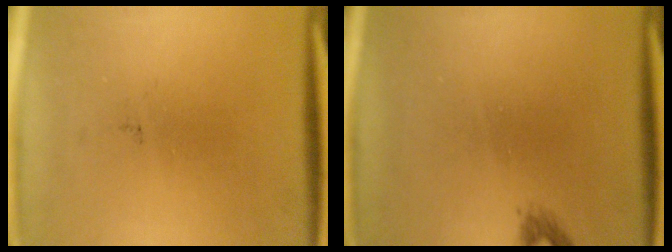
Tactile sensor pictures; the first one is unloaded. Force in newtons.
{"total": 0.9}